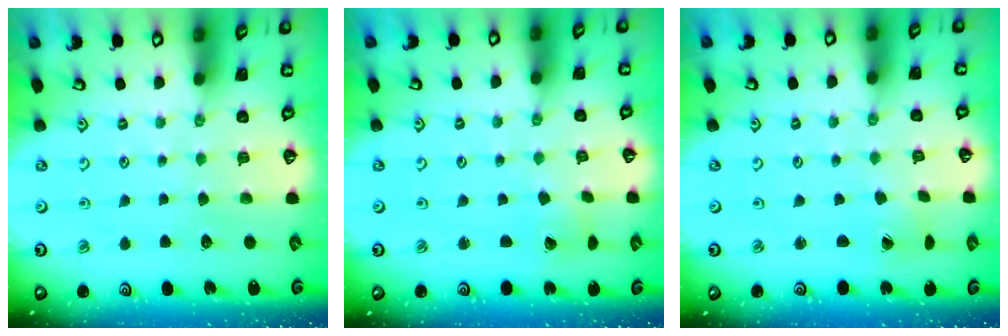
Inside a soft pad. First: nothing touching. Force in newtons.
{"total": 3.5, "press": 3.5, "slide": 0.4}
{"total": 1.7, "press": 1.7, "slide": 0.1}